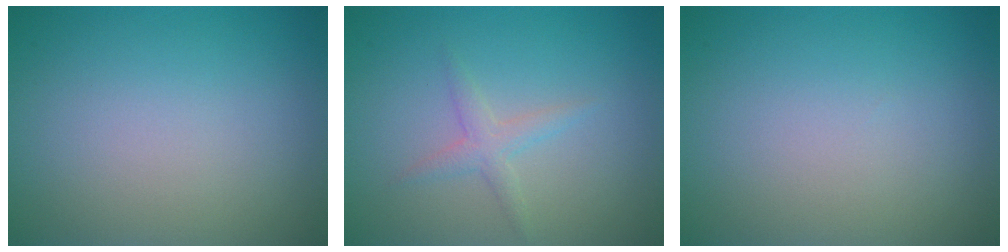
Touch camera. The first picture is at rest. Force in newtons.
{"total": 1.6, "press": 1.6, "slide": 0.0}
{"total": 0.0}